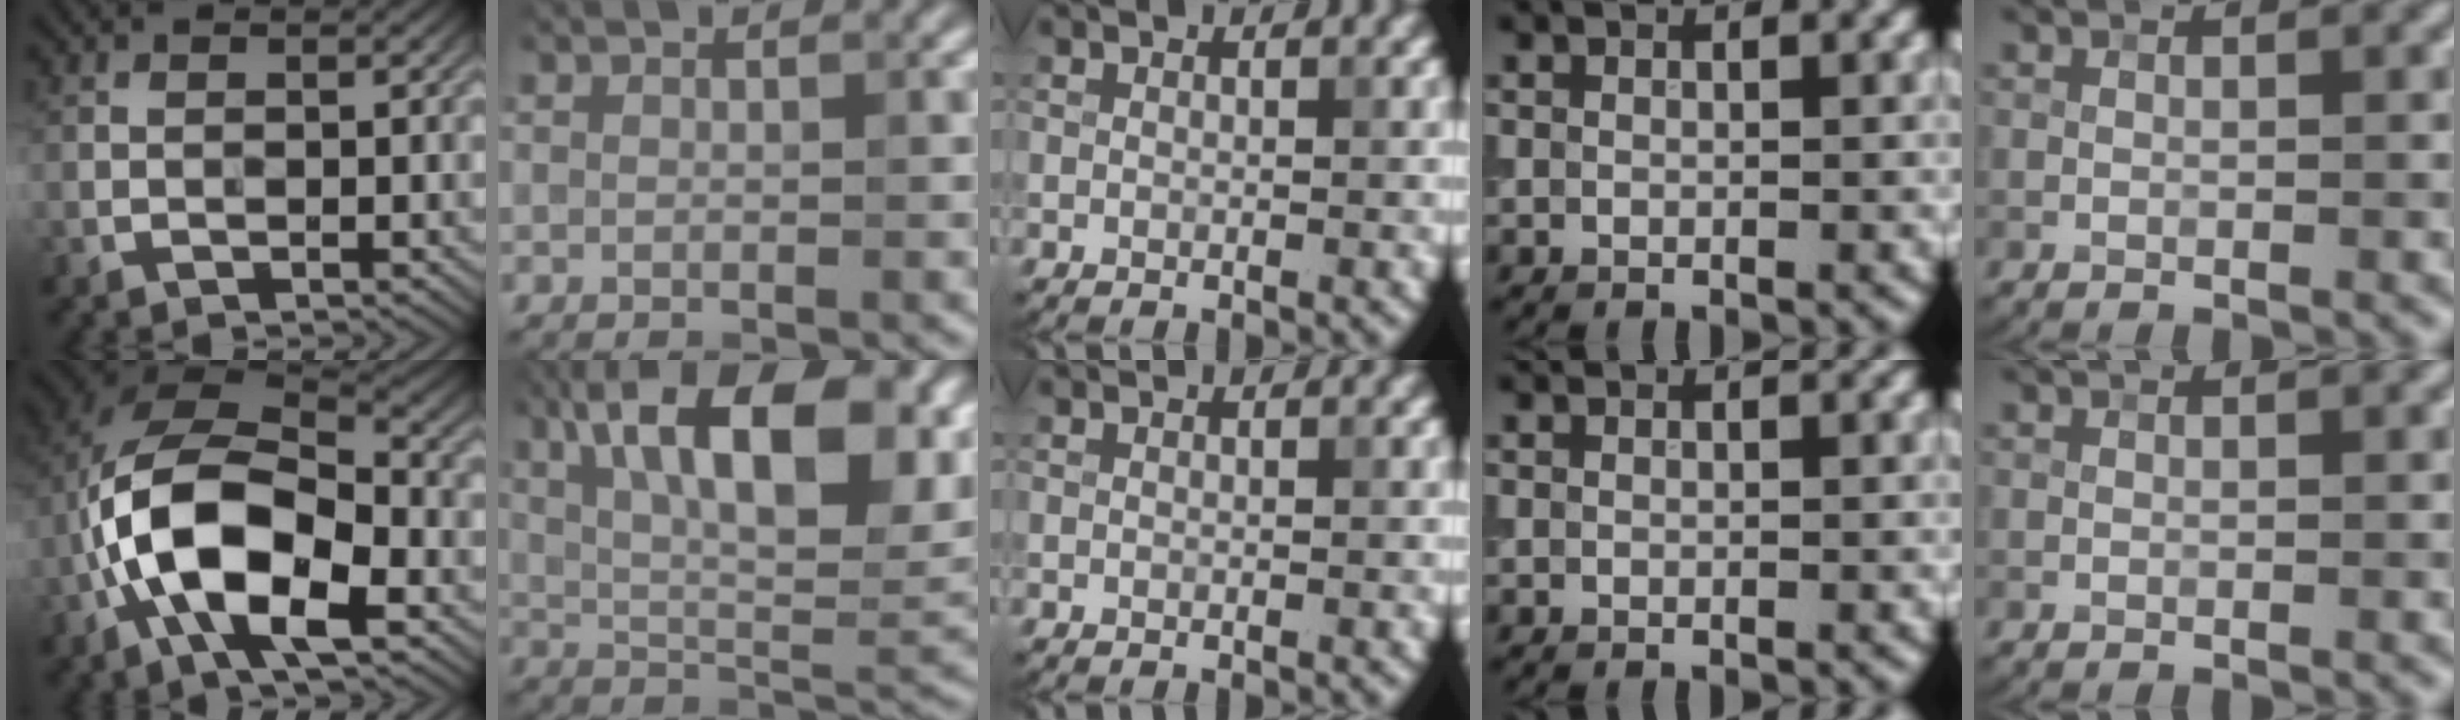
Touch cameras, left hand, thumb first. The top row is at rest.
{"thumb": {"total": 14.0, "force": [-4.0, 6.8, 11.5], "torque": [-0.228, 0.001, -0.084]}, "index": {"total": 16.7, "force": [6.7, 6.6, 13.9], "torque": [-0.218, 0.025, 0.104]}}